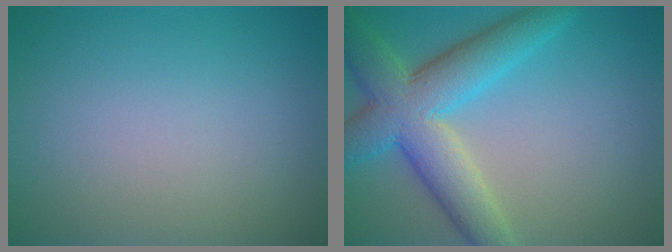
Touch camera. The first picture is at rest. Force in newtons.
{"total": 8.2, "press": 8.2, "slide": 0.5}